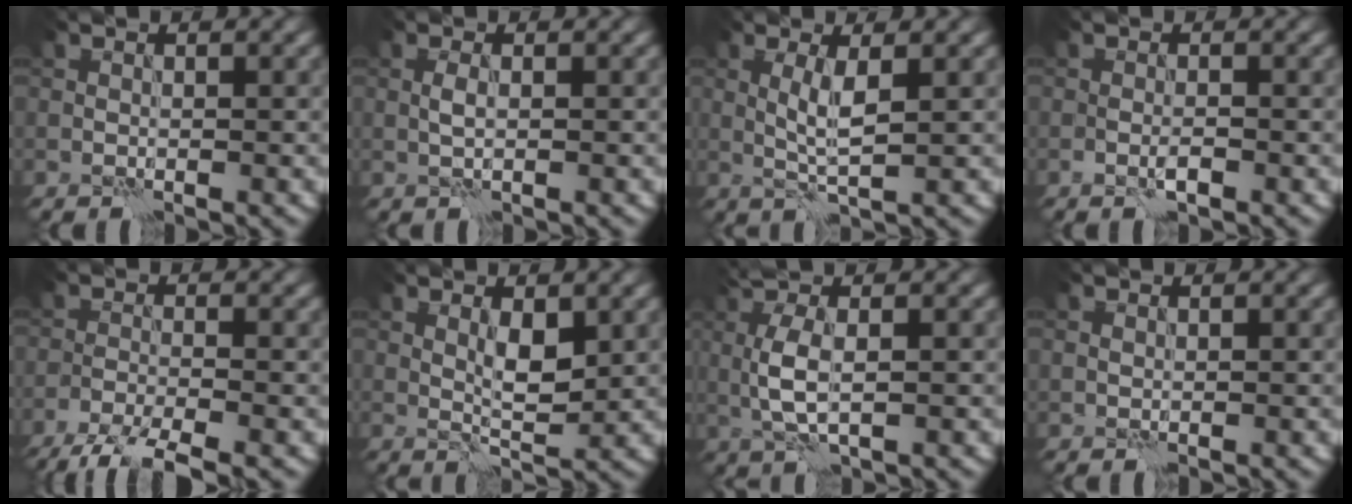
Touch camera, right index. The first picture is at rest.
{"total": 0.9, "force": [0.0, 0.3, 0.9], "torque": [-0.022, 0.002, 0.000]}
{"total": 2.5, "force": [0.8, 0.2, 2.4], "torque": [-0.050, 0.000, 0.016]}
{"total": 0.7, "force": [-0.3, 0.1, 0.6], "torque": [-0.013, -0.001, -0.007]}
{"total": 4.8, "force": [-3.8, 0.6, 3.0], "torque": [-0.049, -0.010, -0.076]}
{"total": 2.7, "force": [0.8, 0.9, 2.4], "torque": [-0.044, -0.005, 0.017]}
{"total": 4.5, "force": [0.6, 1.6, 4.2], "torque": [-0.096, 0.005, 0.013]}
{"total": 0.7, "force": [0.7, -0.1, -0.2], "torque": [0.003, 0.000, 0.012]}